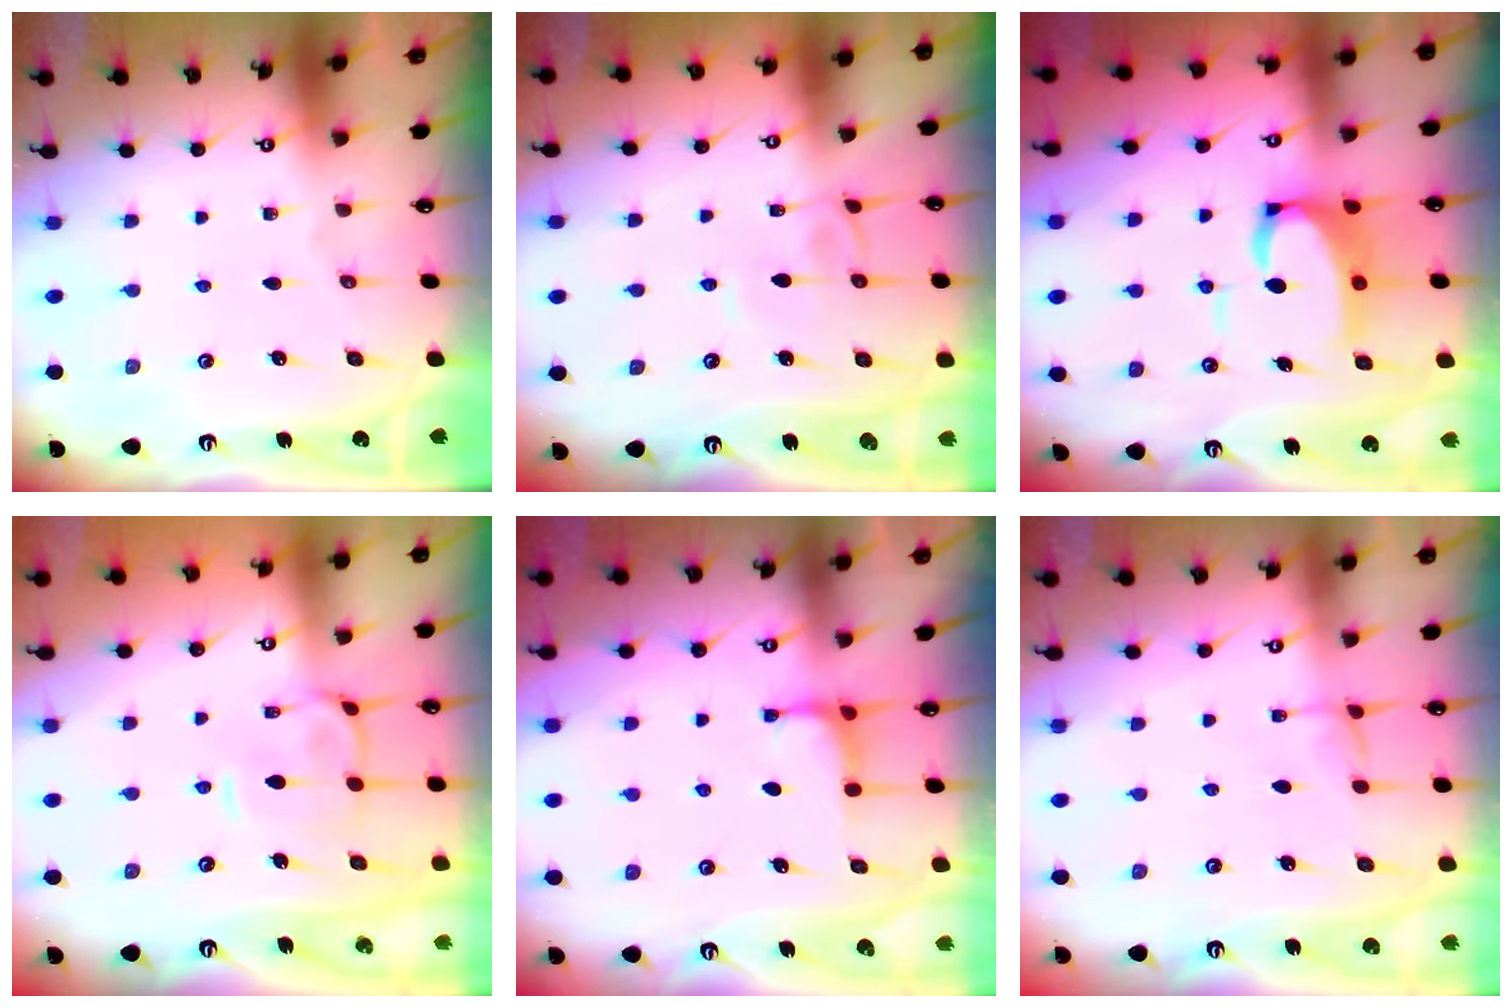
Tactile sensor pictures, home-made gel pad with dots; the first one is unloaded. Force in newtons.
{"total": 3.2, "press": 3.2, "slide": 0.1}
{"total": 7.0, "press": 6.9, "slide": 1.0}
{"total": 4.6, "press": 4.5, "slide": 1.3}
{"total": 2.6, "press": 2.6, "slide": 0.2}
{"total": 1.9, "press": 1.9, "slide": 0.2}